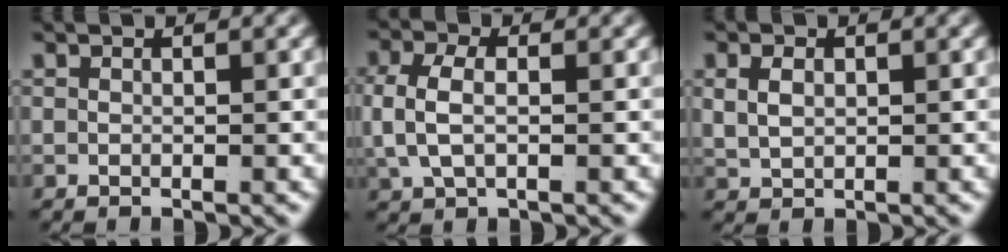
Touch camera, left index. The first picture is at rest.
{"total": 3.5, "force": [0.3, 2.0, 2.8], "torque": [-0.075, -0.008, 0.015]}
{"total": 2.2, "force": [0.7, 1.5, 1.4], "torque": [-0.029, -0.003, 0.023]}